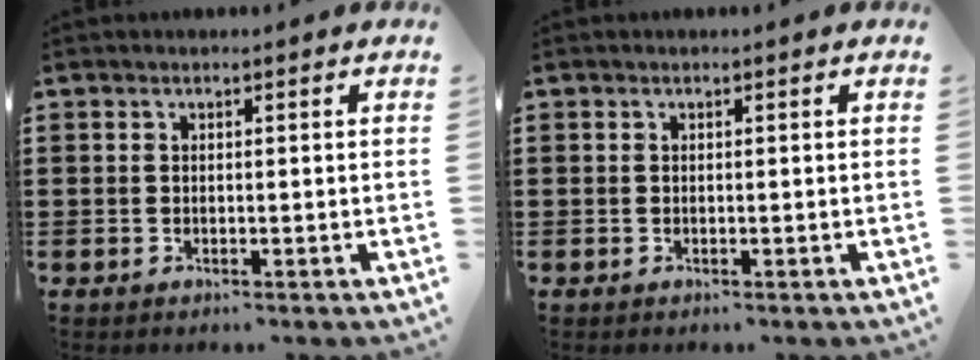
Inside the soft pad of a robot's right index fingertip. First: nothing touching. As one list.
[{"total": 0.0}]